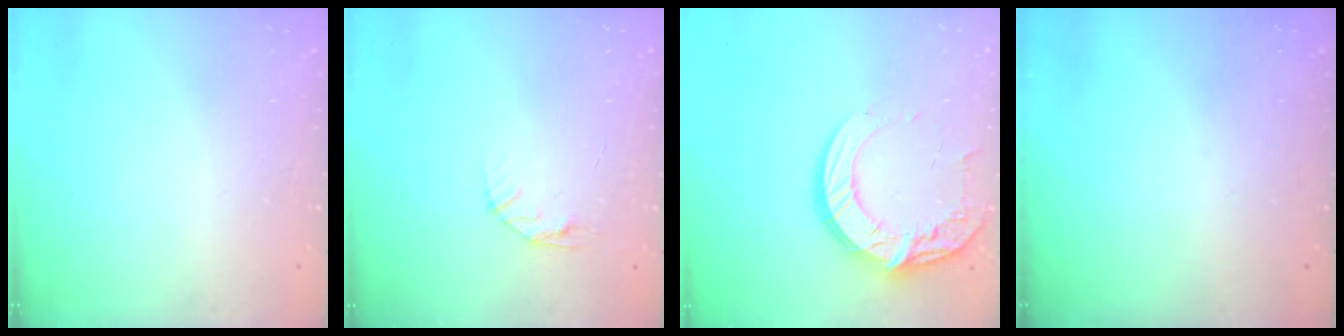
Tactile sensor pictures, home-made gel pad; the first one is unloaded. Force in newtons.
{"total": 5.3, "press": 5.3, "slide": 0.6}
{"total": 13.6, "press": 13.5, "slide": 1.2}
{"total": 0.0}